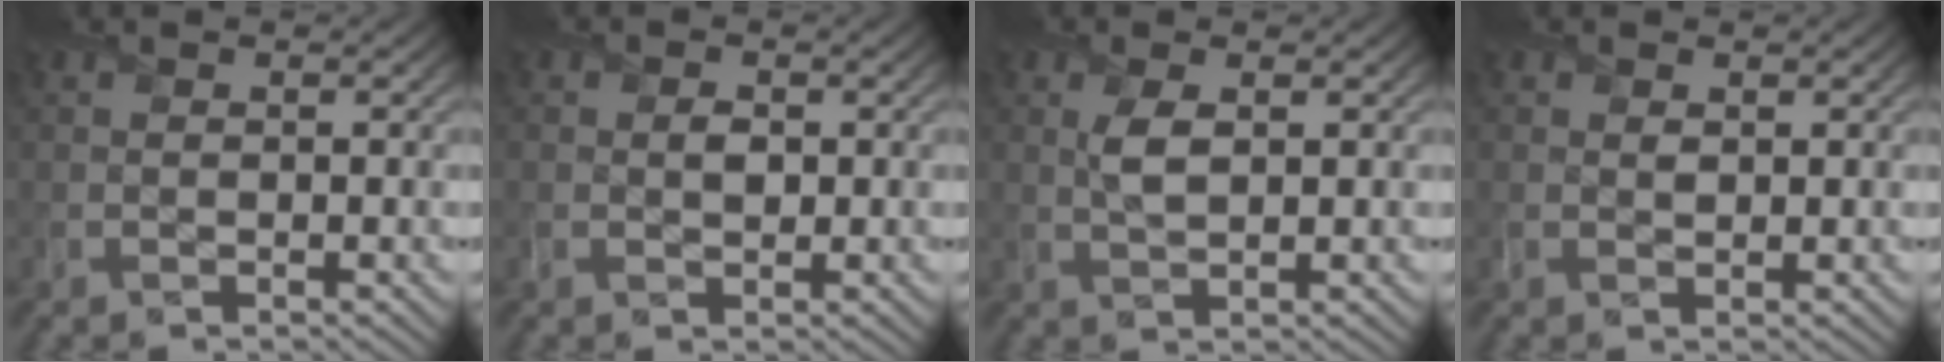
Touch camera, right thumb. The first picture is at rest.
{"total": 1.4, "force": [-0.1, 1.1, 0.9], "torque": [-0.019, -0.006, -0.004]}
{"total": 2.7, "force": [0.8, 1.1, 2.3], "torque": [-0.057, 0.001, 0.016]}
{"total": 1.0, "force": [0.5, 0.5, 0.6], "torque": [-0.015, 0.000, 0.010]}